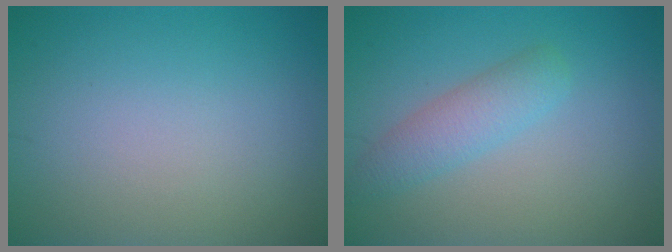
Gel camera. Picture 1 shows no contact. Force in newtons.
{"total": 2.9, "press": 2.9, "slide": 0.1}